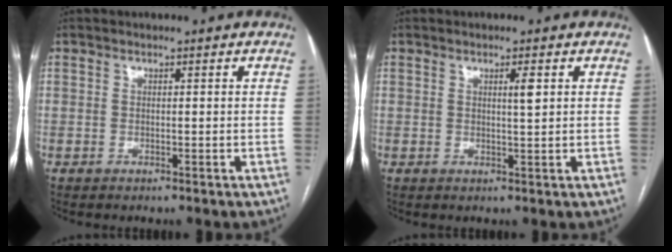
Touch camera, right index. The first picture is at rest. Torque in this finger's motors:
{"motor_torque": [-0.06, 0.11, 0.02, 0.01]}